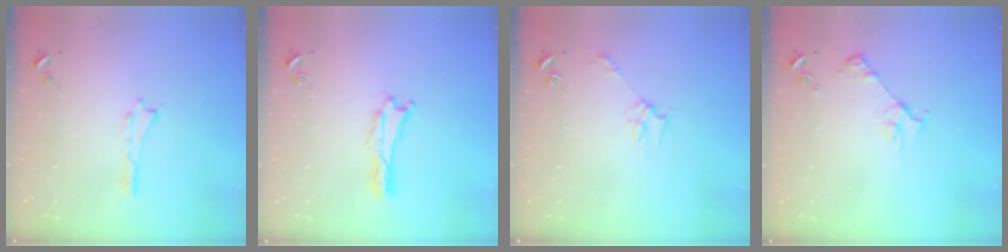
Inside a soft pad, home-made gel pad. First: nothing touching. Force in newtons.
{"total": 0.0}
{"total": 2.8, "press": 2.8, "slide": 0.2}
{"total": 3.8, "press": 3.7, "slide": 0.4}